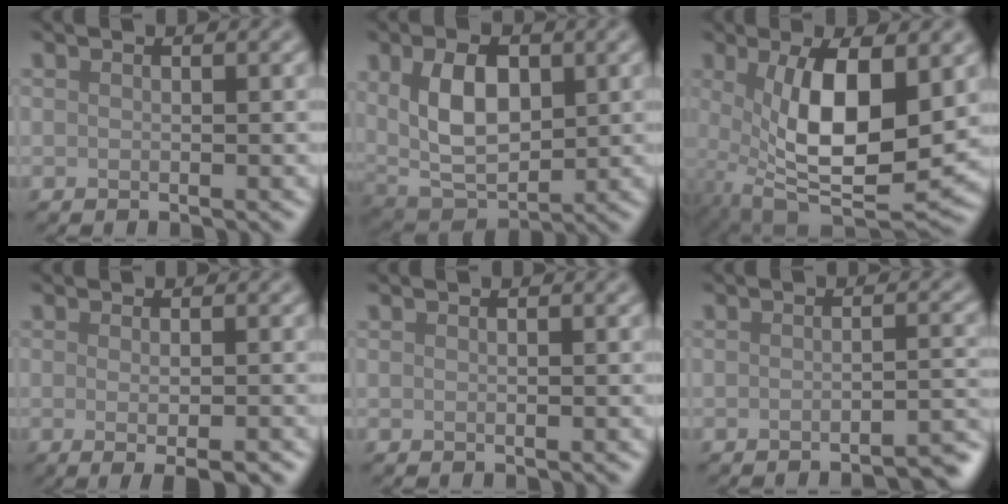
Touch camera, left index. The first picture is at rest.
{"total": 6.9, "force": [1.2, 4.1, 5.4], "torque": [-0.104, -0.001, 0.024]}
{"total": 10.0, "force": [0.7, 3.8, 9.3], "torque": [-0.167, -0.009, 0.014]}
{"total": 3.5, "force": [-1.0, 0.7, 3.3], "torque": [-0.045, -0.007, -0.012]}
{"total": 0.0}
{"total": 3.4, "force": [-2.6, 0.6, 2.1], "torque": [-0.015, 0.010, -0.037]}